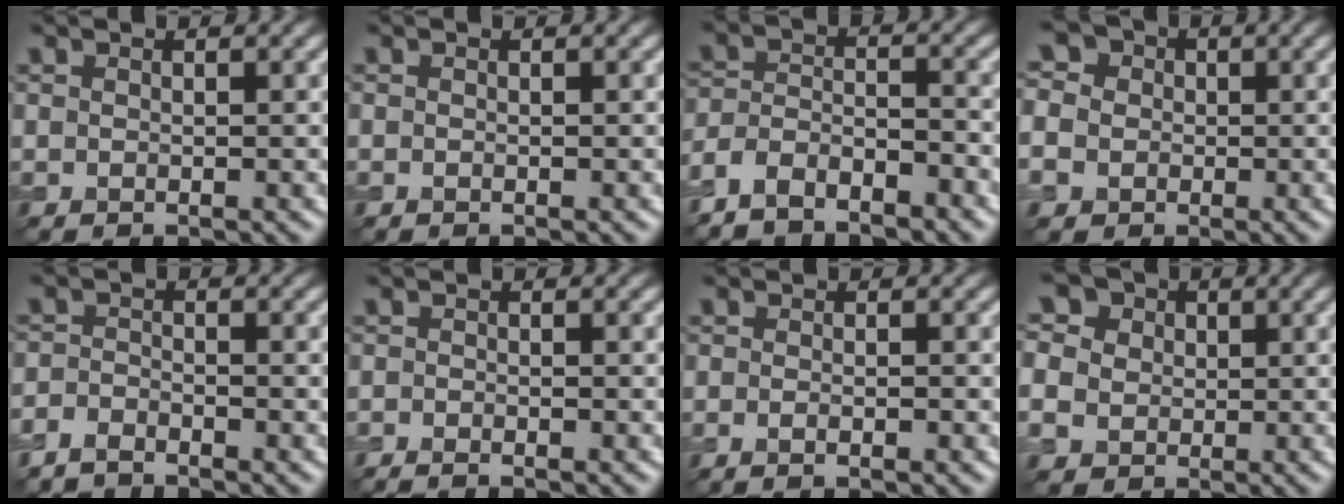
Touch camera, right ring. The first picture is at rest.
{"total": 0.0}
{"total": 4.9, "force": [-4.1, 1.6, 2.2], "torque": [-0.036, -0.002, -0.083]}
{"total": 8.0, "force": [-0.1, 7.3, 3.2], "torque": [-0.072, 0.021, -0.042]}
{"total": 2.3, "force": [-2.1, 0.8, 0.5], "torque": [-0.010, -0.001, -0.050]}
{"total": 1.1, "force": [-0.9, 0.1, 0.6], "torque": [-0.013, -0.003, -0.017]}
{"total": 2.1, "force": [-0.3, 1.0, 1.8], "torque": [-0.008, 0.006, -0.015]}
{"total": 9.7, "force": [1.8, 8.4, 4.4], "torque": [-0.101, 0.028, 0.003]}